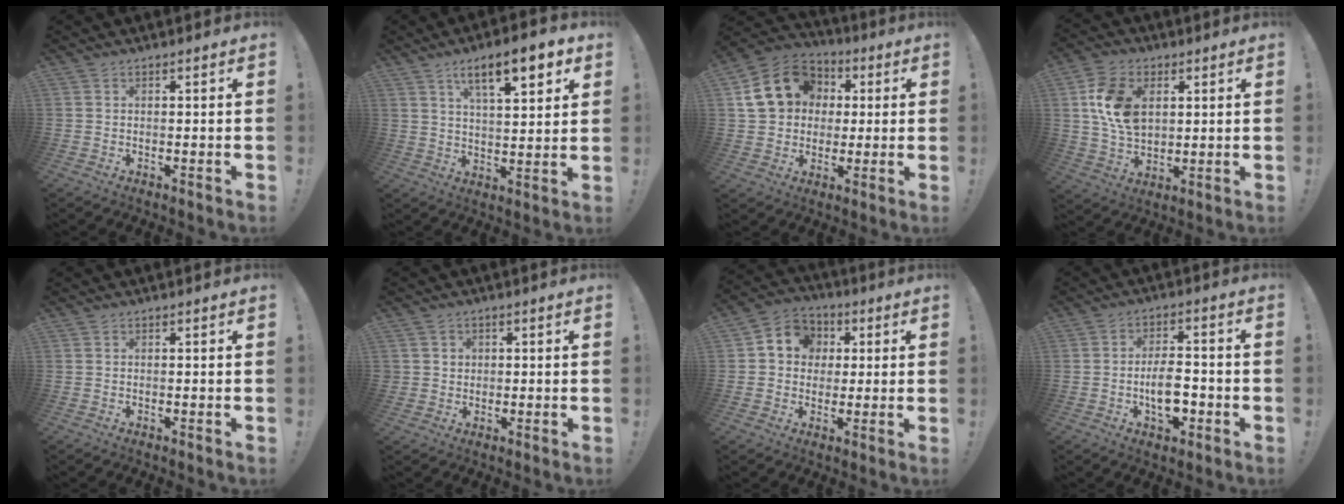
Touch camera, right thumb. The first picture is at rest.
{"total": 13.1, "force": [7.1, 3.6, 10.4], "torque": [-0.154, -0.027, 0.110]}
{"total": 16.5, "force": [4.1, 13.9, 7.9], "torque": [-0.111, 0.005, 0.093]}
{"total": 14.2, "force": [3.8, 10.0, 9.2], "torque": [-0.159, 0.001, 0.072]}
{"total": 0.0}
{"total": 2.7, "force": [0.9, 2.6, 0.3], "torque": [0.000, -0.004, 0.017]}
{"total": 8.9, "force": [1.3, 8.1, 3.4], "torque": [-0.046, 0.006, 0.031]}
{"total": 8.9, "force": [-2.7, 4.7, 7.0], "torque": [-0.124, 0.011, -0.046]}